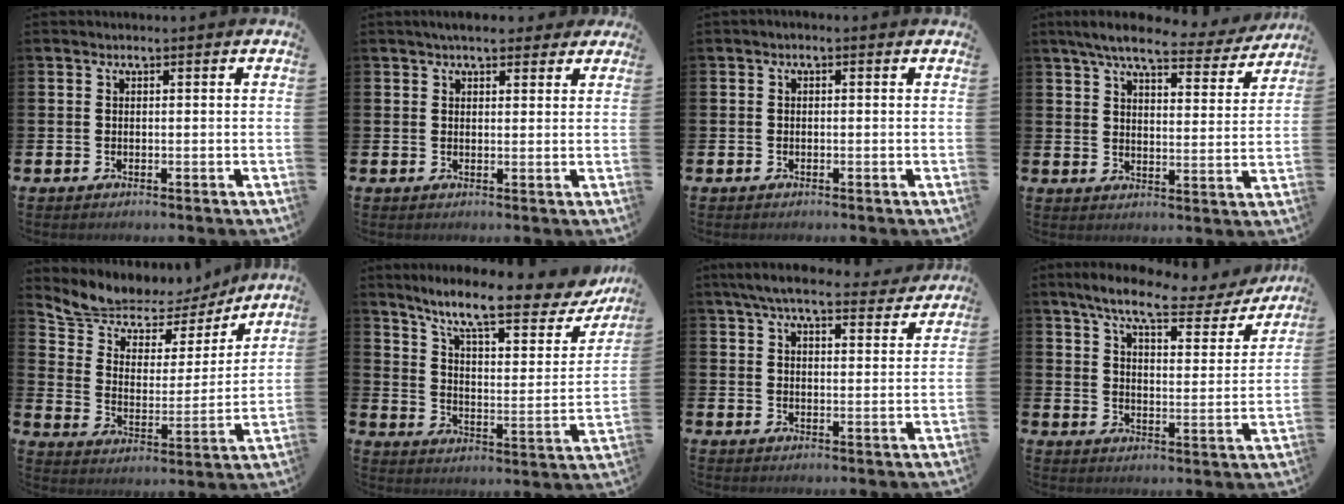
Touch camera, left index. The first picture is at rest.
{"total": 4.1, "force": [3.5, 1.6, 1.3], "torque": [-0.010, -0.013, 0.061]}
{"total": 0.5, "force": [-0.4, 0.1, 0.3], "torque": [-0.003, -0.004, -0.008]}
{"total": 7.3, "force": [6.6, 1.2, 3.1], "torque": [-0.070, -0.032, 0.111]}
{"total": 8.1, "force": [7.2, 3.4, 1.2], "torque": [-0.072, -0.052, 0.126]}
{"total": 10.7, "force": [8.6, 2.6, 6.0], "torque": [-0.125, -0.058, 0.136]}
{"total": 7.0, "force": [6.4, 1.2, 2.5], "torque": [-0.055, -0.030, 0.113]}
{"total": 8.1, "force": [6.9, 1.5, 3.9], "torque": [-0.090, -0.039, 0.114]}